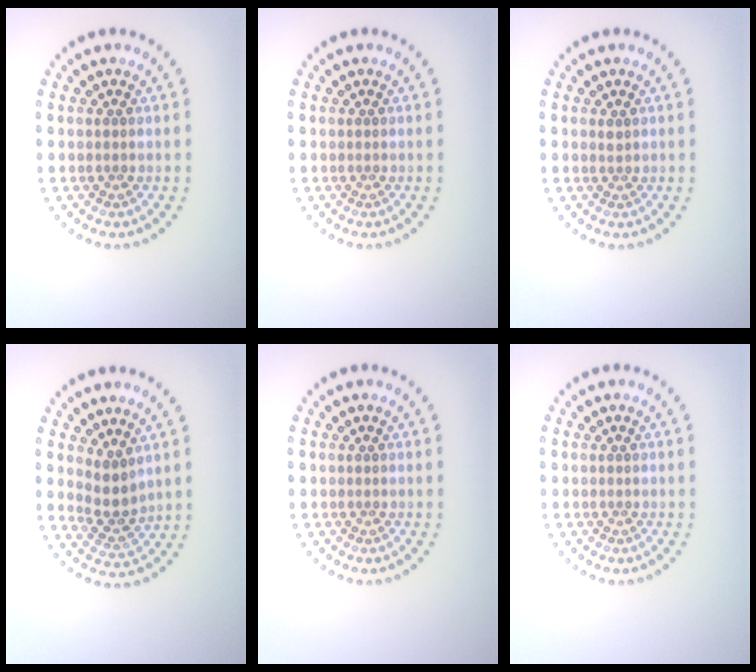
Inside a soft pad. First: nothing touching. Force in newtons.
{"total": 0.0}
{"total": 0.6, "press": 0.4, "slide": 0.4}
{"total": 2.7, "press": 2.1, "slide": 1.7}
{"total": 0.0}
{"total": 0.0}